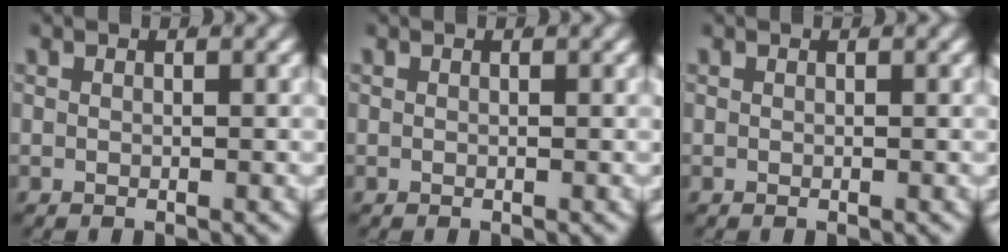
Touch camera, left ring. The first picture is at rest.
{"total": 0.0}
{"total": 0.0}